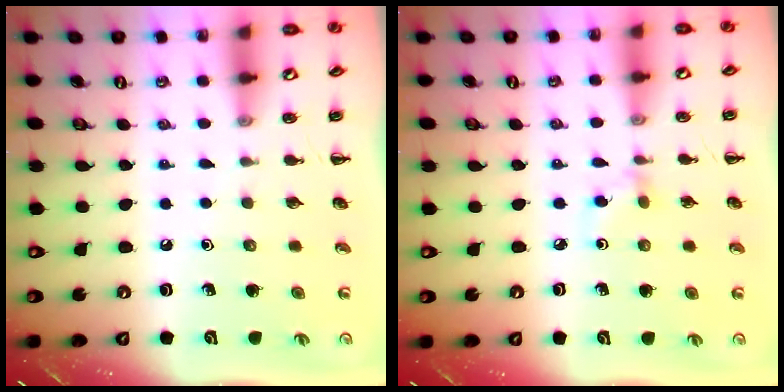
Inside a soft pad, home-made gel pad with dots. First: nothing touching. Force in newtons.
{"total": 3.4, "press": 3.1, "slide": 1.4}